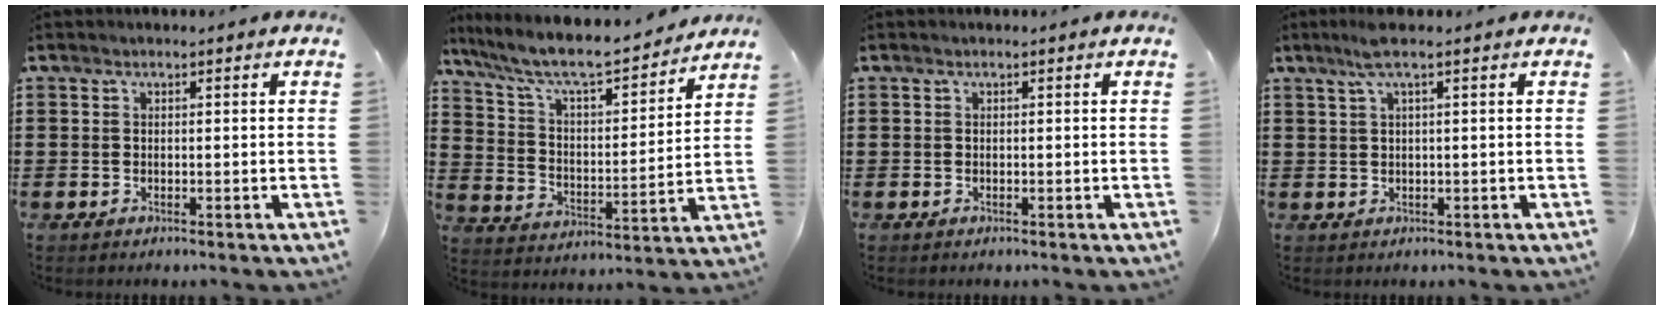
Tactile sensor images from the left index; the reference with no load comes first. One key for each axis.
{"total": 8.4, "fx": 7.2, "fy": 1.1, "fz": 4.1, "tx": -0.110, "ty": -0.048, "tz": 0.118}
{"total": 0.0}
{"total": 2.8, "fx": 1.2, "fy": 0.0, "fz": 2.5, "tx": -0.058, "ty": -0.004, "tz": 0.020}